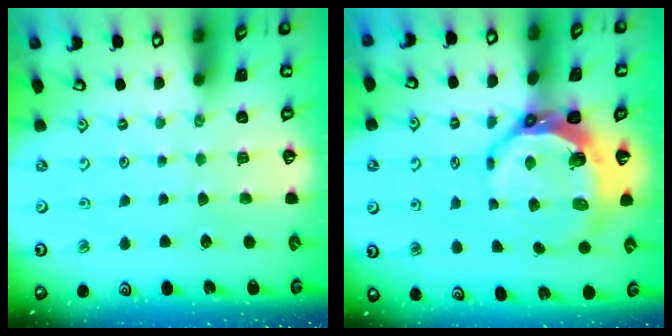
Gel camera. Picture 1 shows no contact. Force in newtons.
{"total": 10.9, "press": 9.7, "slide": 5.0}